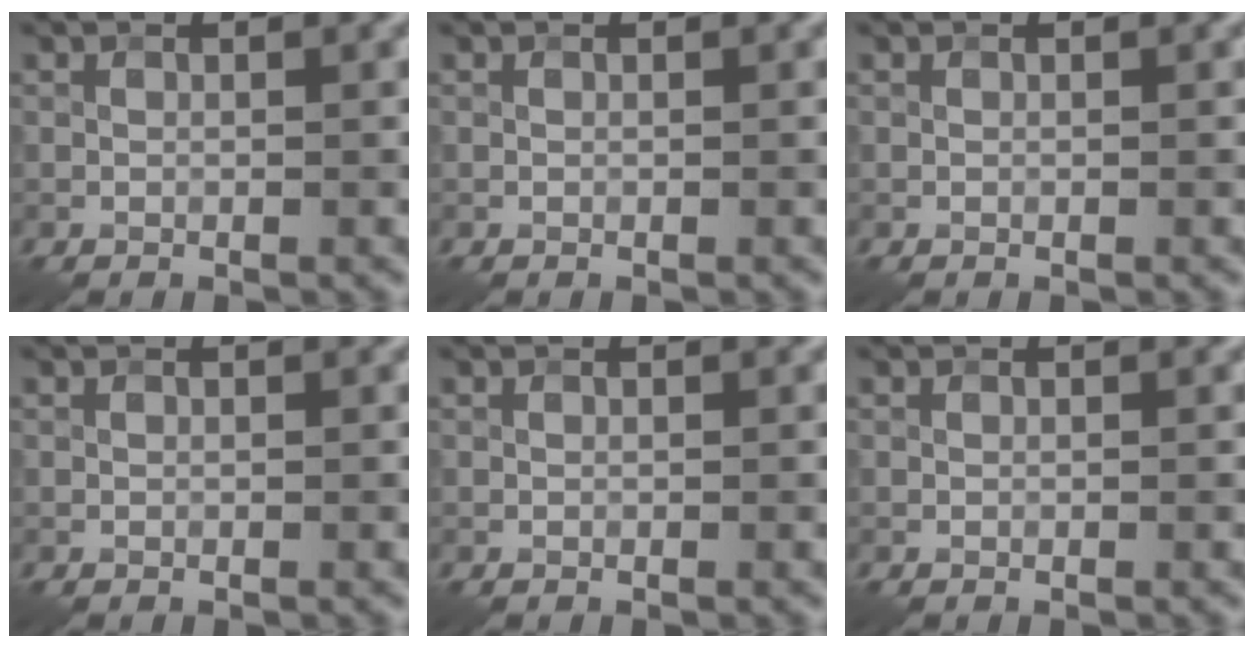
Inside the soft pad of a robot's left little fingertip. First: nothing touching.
{"total": 0.0}
{"total": 0.0}
{"total": 0.0}
{"total": 0.0}
{"total": 0.0}